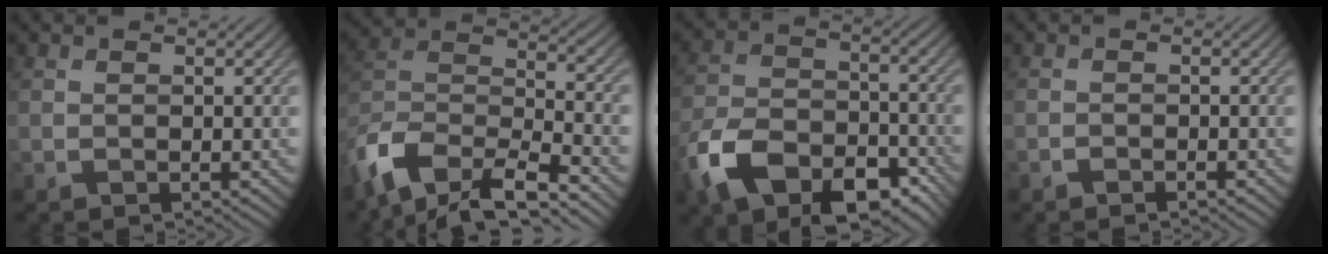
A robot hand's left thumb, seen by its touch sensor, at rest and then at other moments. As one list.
[{"total": 12.3, "force": [-8.9, 4.8, 7.0], "torque": [-0.170, -0.010, -0.170]}, {"total": 13.4, "force": [-7.9, 7.6, 7.7], "torque": [-0.178, -0.024, -0.149]}, {"total": 0.8, "force": [-0.7, 0.0, 0.2], "torque": [-0.004, 0.003, -0.017]}]